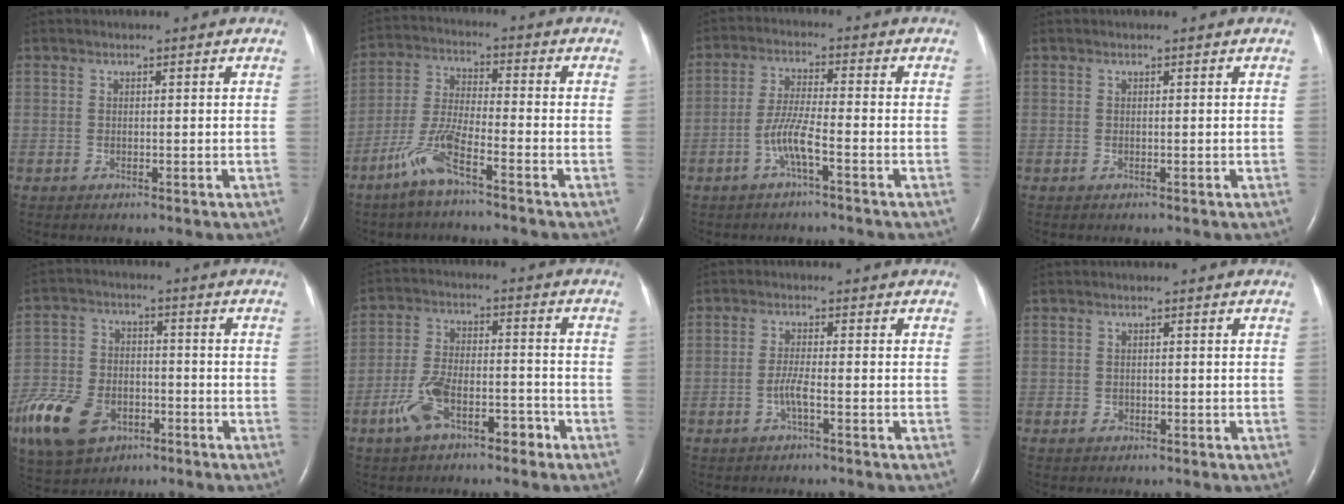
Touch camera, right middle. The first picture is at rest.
{"total": 7.7, "force": [-5.0, 0.7, 5.8], "torque": [-0.134, -0.008, -0.106]}
{"total": 4.9, "force": [-2.3, 0.0, 4.4], "torque": [-0.094, 0.001, -0.047]}
{"total": 0.0}
{"total": 16.9, "force": [-8.5, 10.6, 10.0], "torque": [-0.254, -0.008, -0.147]}
{"total": 8.3, "force": [-4.9, 3.4, 5.7], "torque": [-0.121, 0.013, -0.088]}
{"total": 2.4, "force": [-1.1, -0.1, 2.1], "torque": [-0.045, -0.001, -0.025]}
{"total": 0.8, "force": [-0.5, 0.7, 0.2], "torque": [-0.005, 0.002, -0.008]}